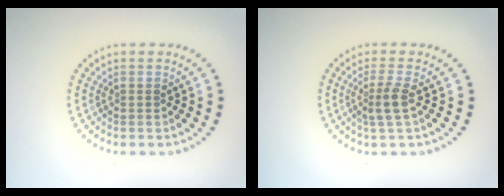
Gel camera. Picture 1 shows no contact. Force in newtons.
{"total": 2.2, "press": 1.9, "slide": 1.2}